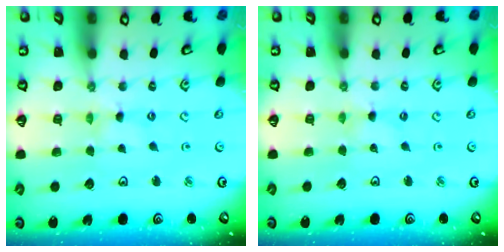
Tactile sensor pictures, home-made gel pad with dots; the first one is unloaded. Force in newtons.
{"total": 0.0}